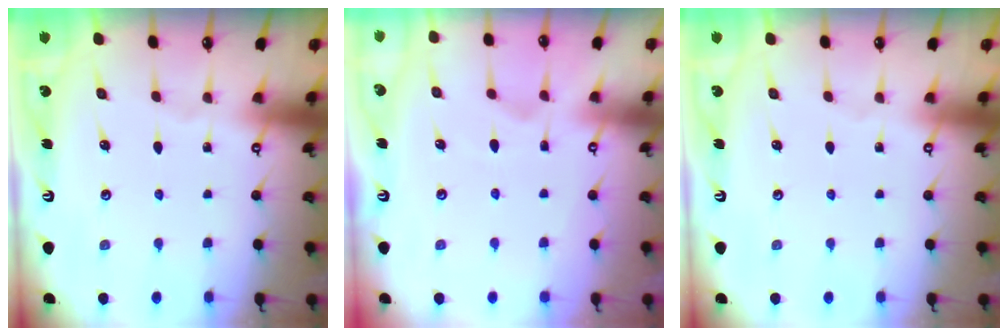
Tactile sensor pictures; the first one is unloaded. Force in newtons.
{"total": 2.5, "press": 2.2, "slide": 1.2}
{"total": 0.0}